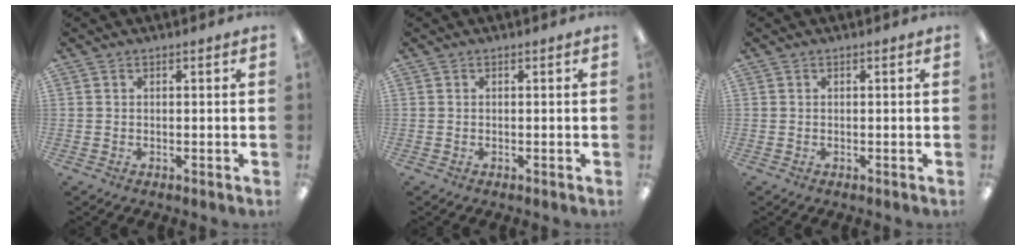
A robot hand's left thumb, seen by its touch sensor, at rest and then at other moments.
{"total": 0.0}
{"total": 0.0}